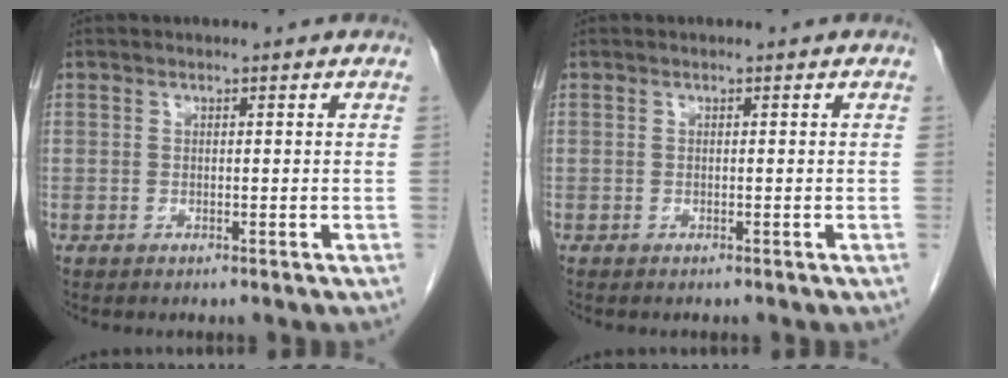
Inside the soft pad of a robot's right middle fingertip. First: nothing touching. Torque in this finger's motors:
{"motor_torque": [-0.06, -0.10, -0.04, -0.01]}